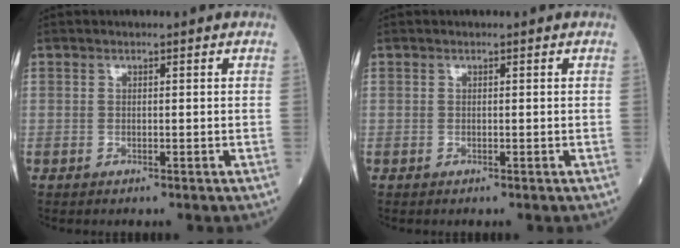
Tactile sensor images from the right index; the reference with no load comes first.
{"total": 0.0}